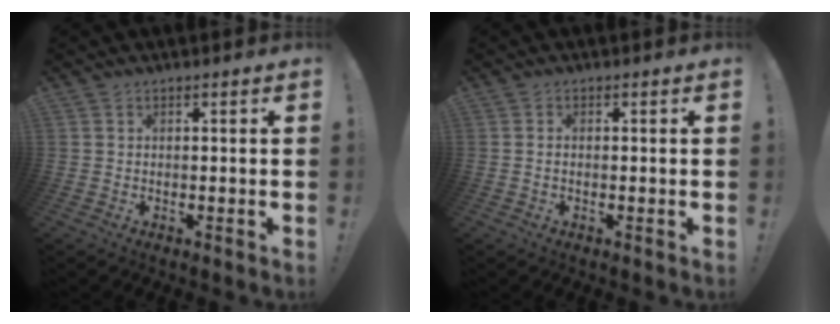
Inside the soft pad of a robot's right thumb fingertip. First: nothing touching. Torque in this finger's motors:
{"motor_torque": [-0.16, -0.31, -0.14, 0.06, 0.06]}